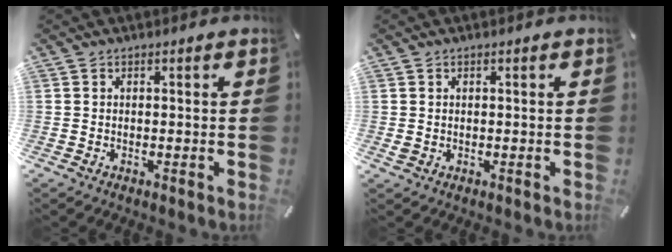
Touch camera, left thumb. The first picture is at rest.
{"total": 1.0, "force": [0.2, 0.9, 0.4], "torque": [-0.008, 0.005, 0.002]}